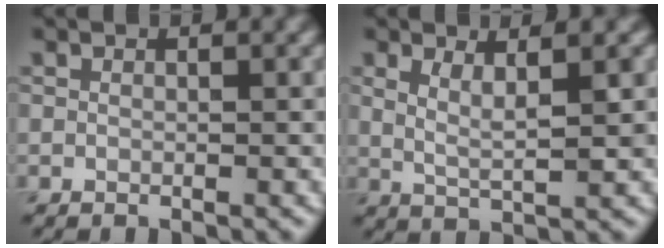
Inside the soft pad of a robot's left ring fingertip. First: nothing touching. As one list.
[{"total": 2.8, "force": [1.2, 0.7, 2.5], "torque": [-0.041, -0.006, 0.023]}]